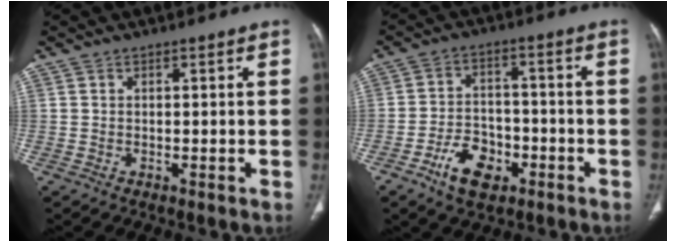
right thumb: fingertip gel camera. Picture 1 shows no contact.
{"total": 8.7, "force": [-4.6, 5.4, 5.0], "torque": [-0.069, 0.025, -0.078]}